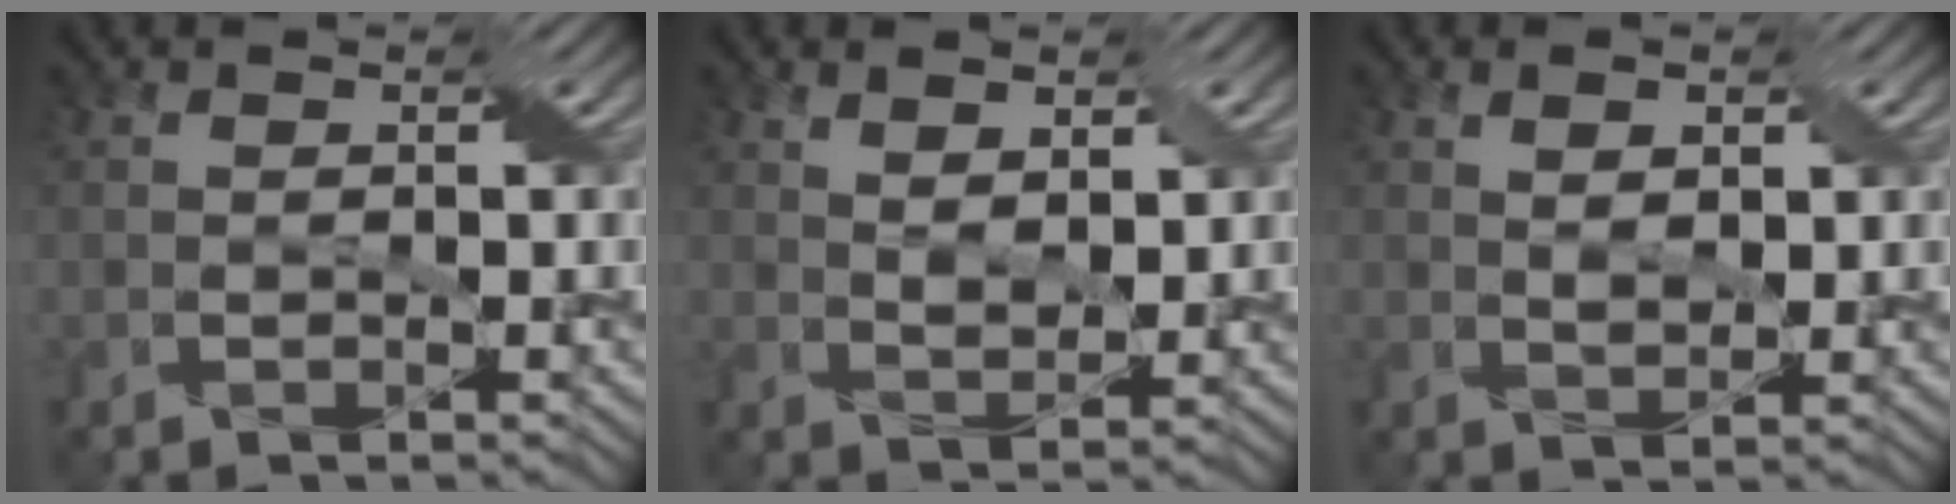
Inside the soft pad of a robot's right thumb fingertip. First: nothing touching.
{"total": 3.6, "force": [2.0, 1.6, 2.5], "torque": [-0.052, -0.009, 0.041]}
{"total": 2.7, "force": [1.1, 1.3, 2.1], "torque": [-0.040, -0.002, 0.023]}